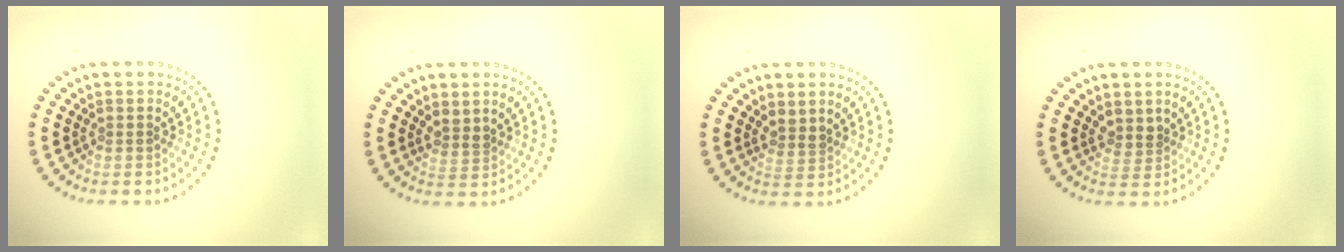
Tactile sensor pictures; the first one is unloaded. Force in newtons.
{"total": 1.6, "press": 1.2, "slide": 1.1}
{"total": 1.6, "press": 1.2, "slide": 1.1}
{"total": 1.5, "press": 1.2, "slide": 1.0}